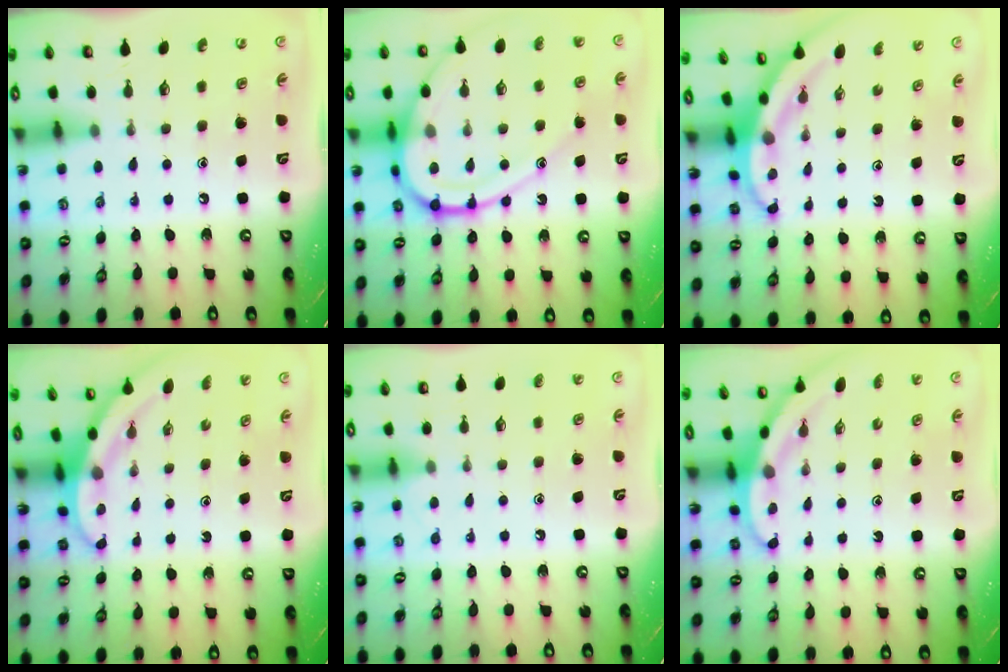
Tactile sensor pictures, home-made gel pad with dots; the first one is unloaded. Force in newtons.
{"total": 17.7, "press": 17.6, "slide": 1.8}
{"total": 3.7, "press": 3.7, "slide": 0.5}
{"total": 3.3, "press": 3.3, "slide": 0.1}
{"total": 2.6, "press": 2.5, "slide": 0.3}
{"total": 3.1, "press": 3.1, "slide": 0.1}